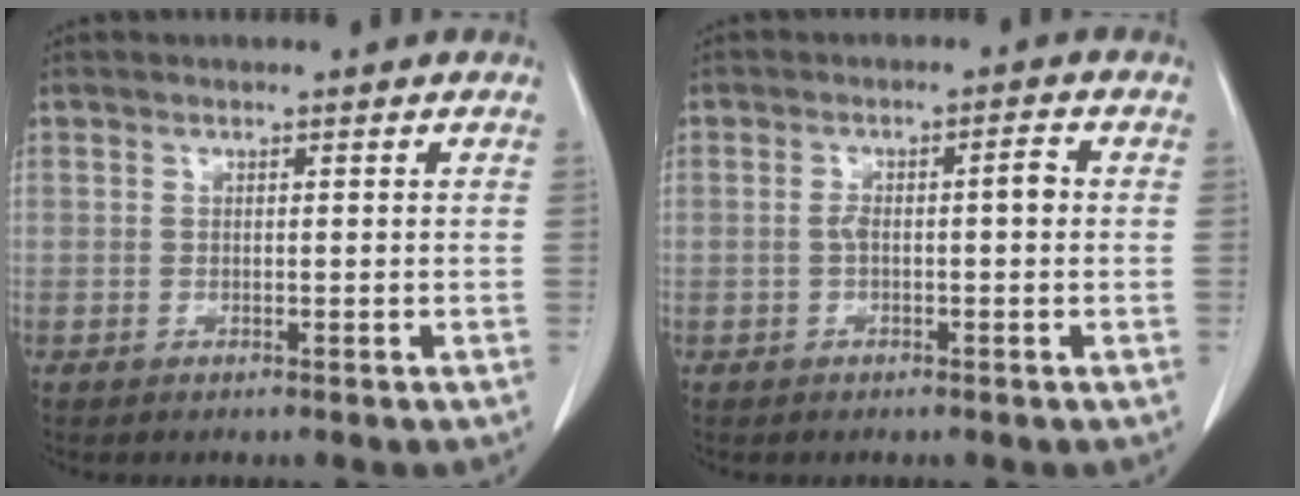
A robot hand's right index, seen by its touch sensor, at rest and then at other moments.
{"total": 3.4, "force": [-0.4, 0.7, 3.3], "torque": [-0.058, 0.016, -0.004]}